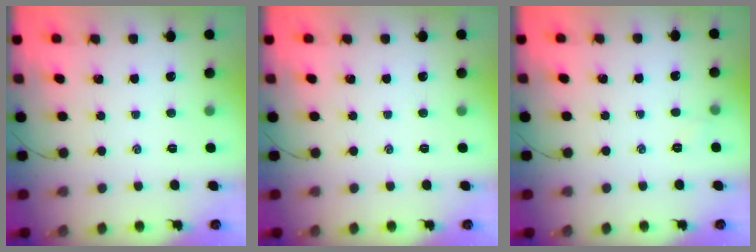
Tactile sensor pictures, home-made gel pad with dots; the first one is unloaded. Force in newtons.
{"total": 0.0}
{"total": 3.2, "press": 3.1, "slide": 1.0}